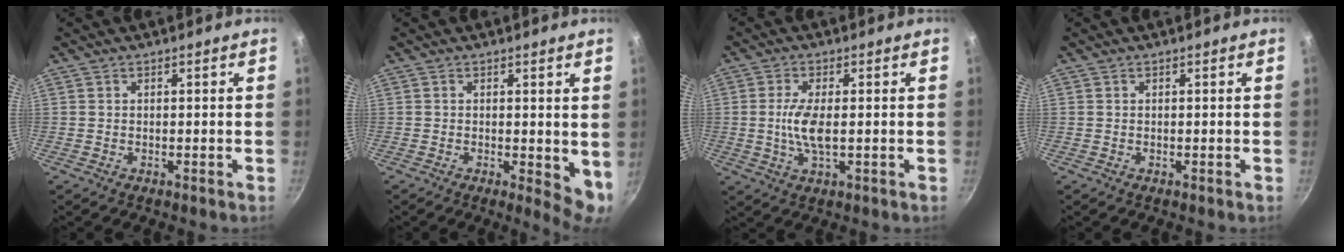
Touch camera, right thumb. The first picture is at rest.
{"total": 5.5, "force": [0.3, 2.3, 5.0], "torque": [-0.060, -0.012, 0.005]}
{"total": 6.2, "force": [-0.1, 2.2, 5.8], "torque": [-0.126, -0.002, -0.005]}
{"total": 0.0}